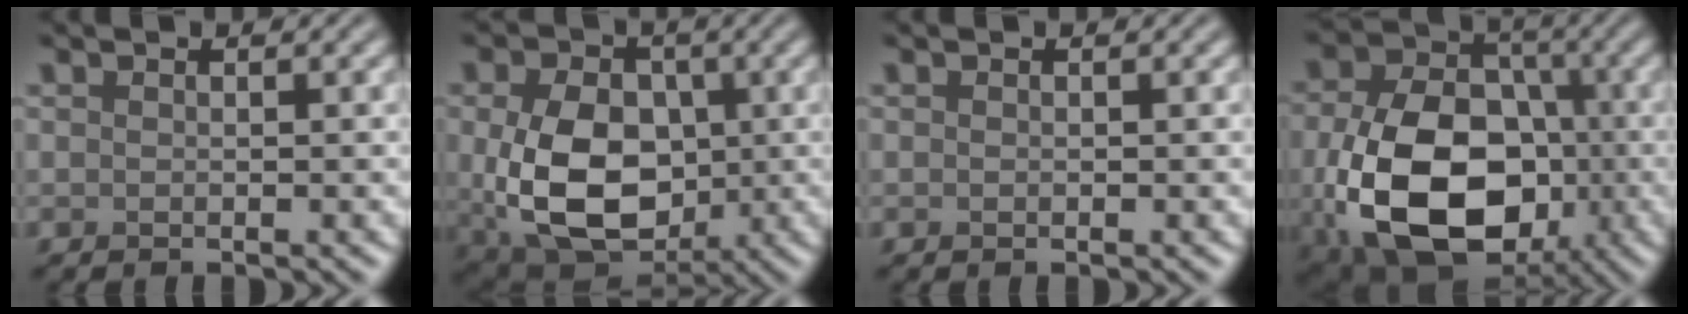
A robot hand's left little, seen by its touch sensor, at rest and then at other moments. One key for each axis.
{"total": 10.7, "fx": -0.6, "fy": 7.6, "fz": 7.5, "tx": -0.155, "ty": -0.019, "tz": -0.004}
{"total": 0.0}
{"total": 14.7, "fx": -3.3, "fy": 10.4, "fz": 9.9, "tx": -0.200, "ty": -0.046, "tz": -0.053}